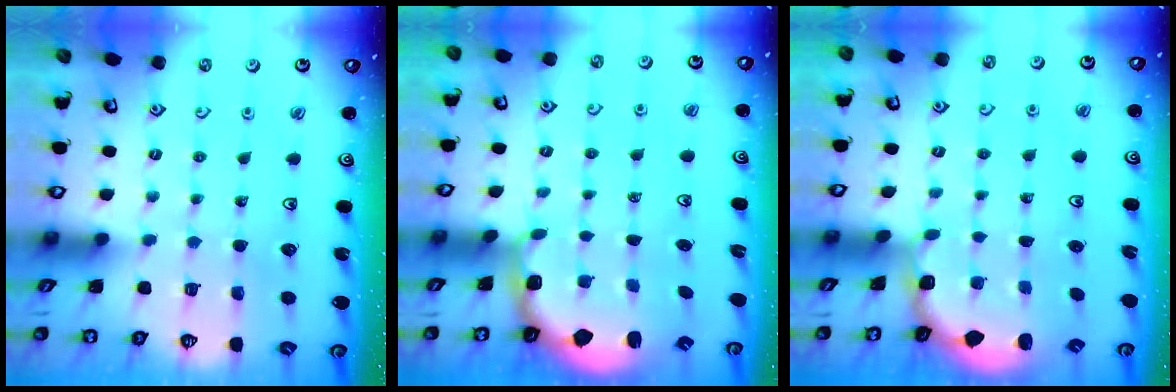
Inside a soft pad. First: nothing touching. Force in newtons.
{"total": 2.2, "press": 1.5, "slide": 1.6}
{"total": 1.8, "press": 1.7, "slide": 0.7}